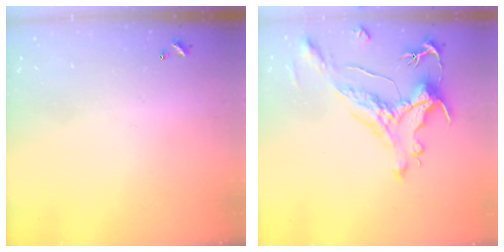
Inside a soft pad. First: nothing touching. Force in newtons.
{"total": 1.2, "press": 0.2, "slide": 1.2}